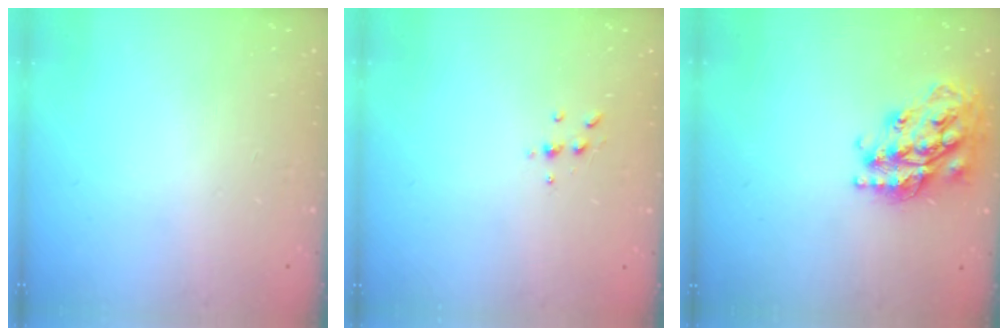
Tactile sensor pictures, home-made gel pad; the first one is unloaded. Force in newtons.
{"total": 3.9, "press": 3.9, "slide": 0.6}
{"total": 19.6, "press": 19.6, "slide": 1.4}